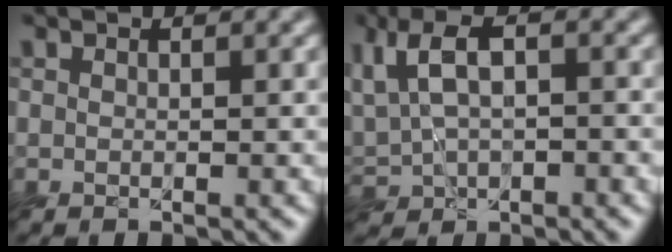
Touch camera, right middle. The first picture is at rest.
{"total": 5.3, "force": [0.3, 3.1, 4.3], "torque": [-0.083, 0.012, -0.007]}